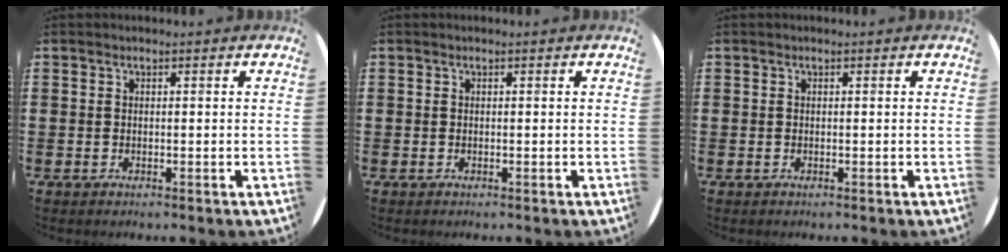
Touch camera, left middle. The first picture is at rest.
{"total": 0.0}
{"total": 0.0}